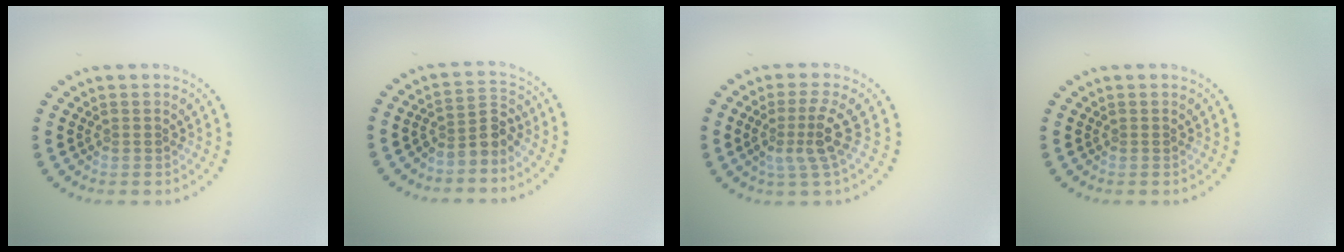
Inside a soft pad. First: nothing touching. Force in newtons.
{"total": 2.8, "press": 2.0, "slide": 1.9}
{"total": 3.2, "press": 2.3, "slide": 2.2}
{"total": 0.0}